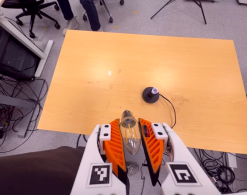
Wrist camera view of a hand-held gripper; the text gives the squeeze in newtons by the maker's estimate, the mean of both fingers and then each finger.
{"total": 15.5, "left": 17.3, "right": 13.7}